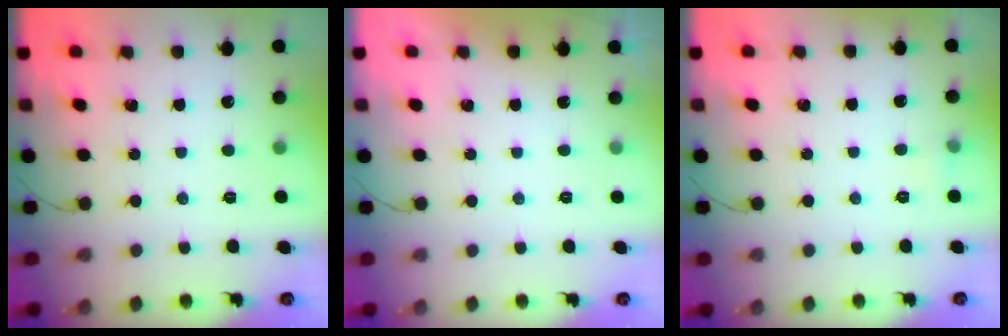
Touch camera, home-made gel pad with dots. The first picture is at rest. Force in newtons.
{"total": 0.0}
{"total": 3.6, "press": 3.3, "slide": 1.4}